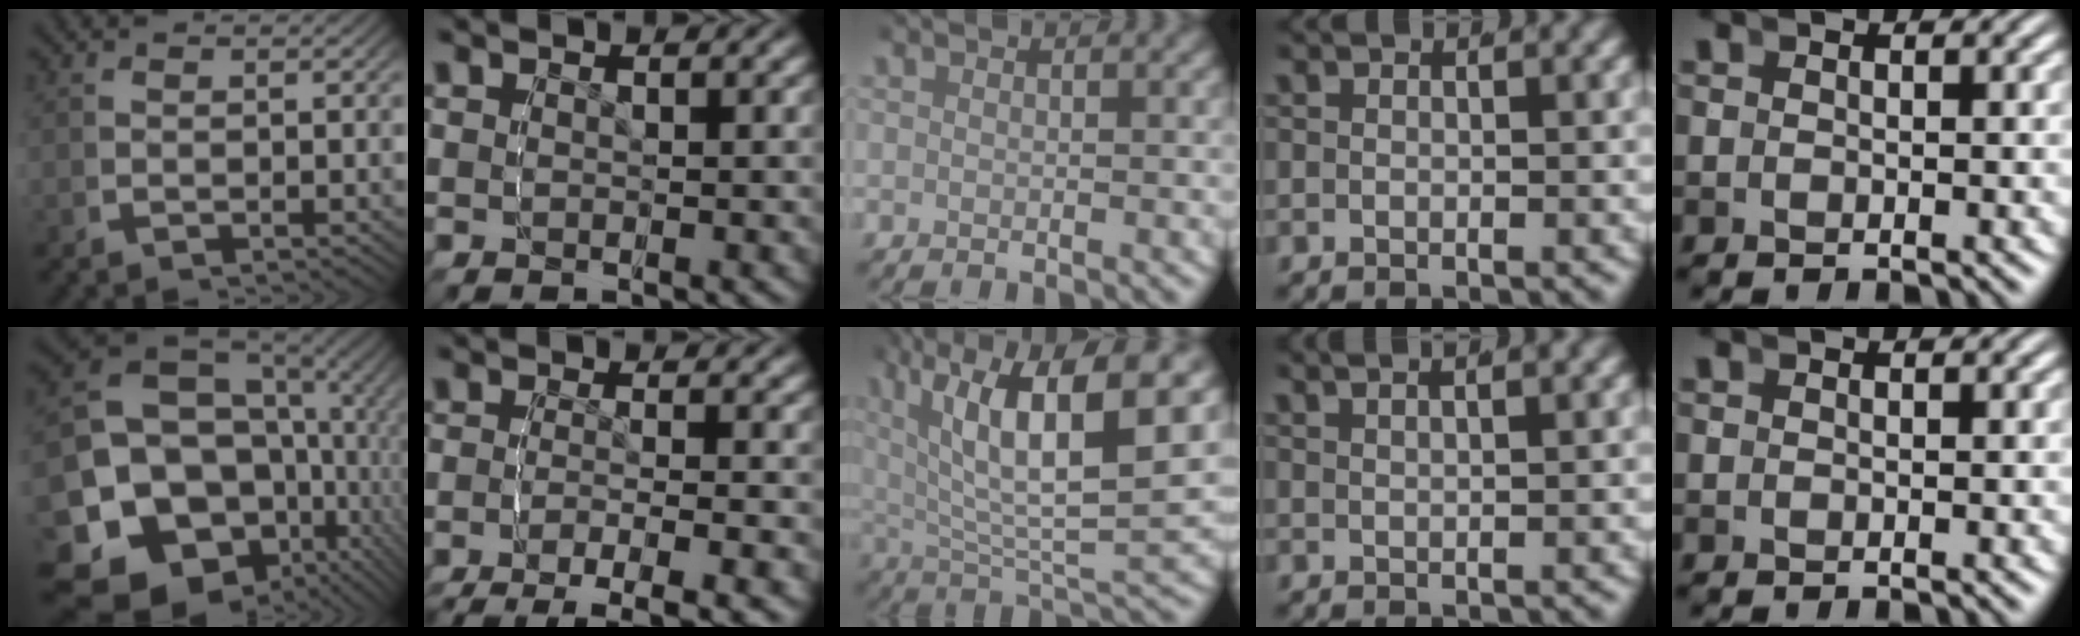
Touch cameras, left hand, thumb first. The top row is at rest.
{"thumb": {"total": 23.3, "force": [-2.8, 17.7, 15.0], "torque": [-0.280, -0.056, -0.041]}, "index": {"total": 7.3, "force": [-6.4, 1.1, 3.2], "torque": [-0.048, -0.017, -0.099]}, "middle": {"total": 12.6, "force": [3.9, 5.2, 10.8], "torque": [-0.169, 0.015, 0.063]}, "ring": {"total": 3.2, "force": [2.6, 0.4, 1.9], "torque": [-0.019, 0.010, 0.042]}}